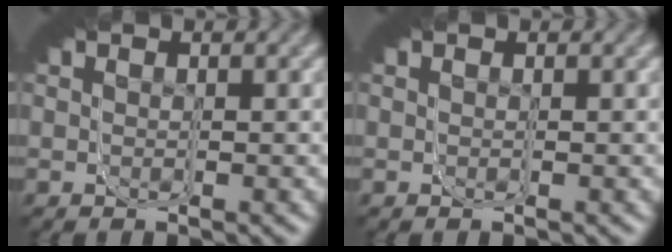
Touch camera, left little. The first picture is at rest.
{"total": 0.0}